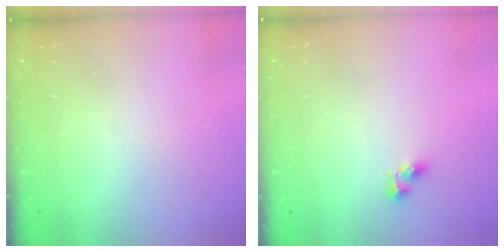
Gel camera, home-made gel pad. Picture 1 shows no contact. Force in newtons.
{"total": 5.3, "press": 5.3, "slide": 0.7}